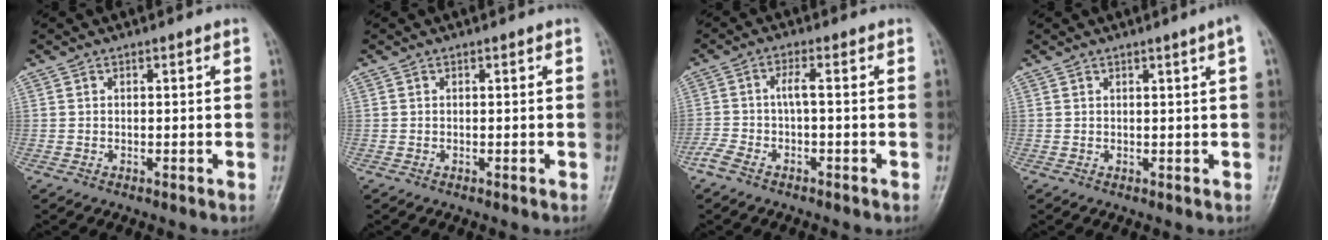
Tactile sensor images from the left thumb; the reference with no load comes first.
{"total": 0.0}
{"total": 4.6, "force": [-2.0, 0.8, 4.1], "torque": [-0.108, 0.018, -0.037]}
{"total": 2.5, "force": [1.1, -0.6, 2.2], "torque": [-0.035, -0.005, 0.020]}